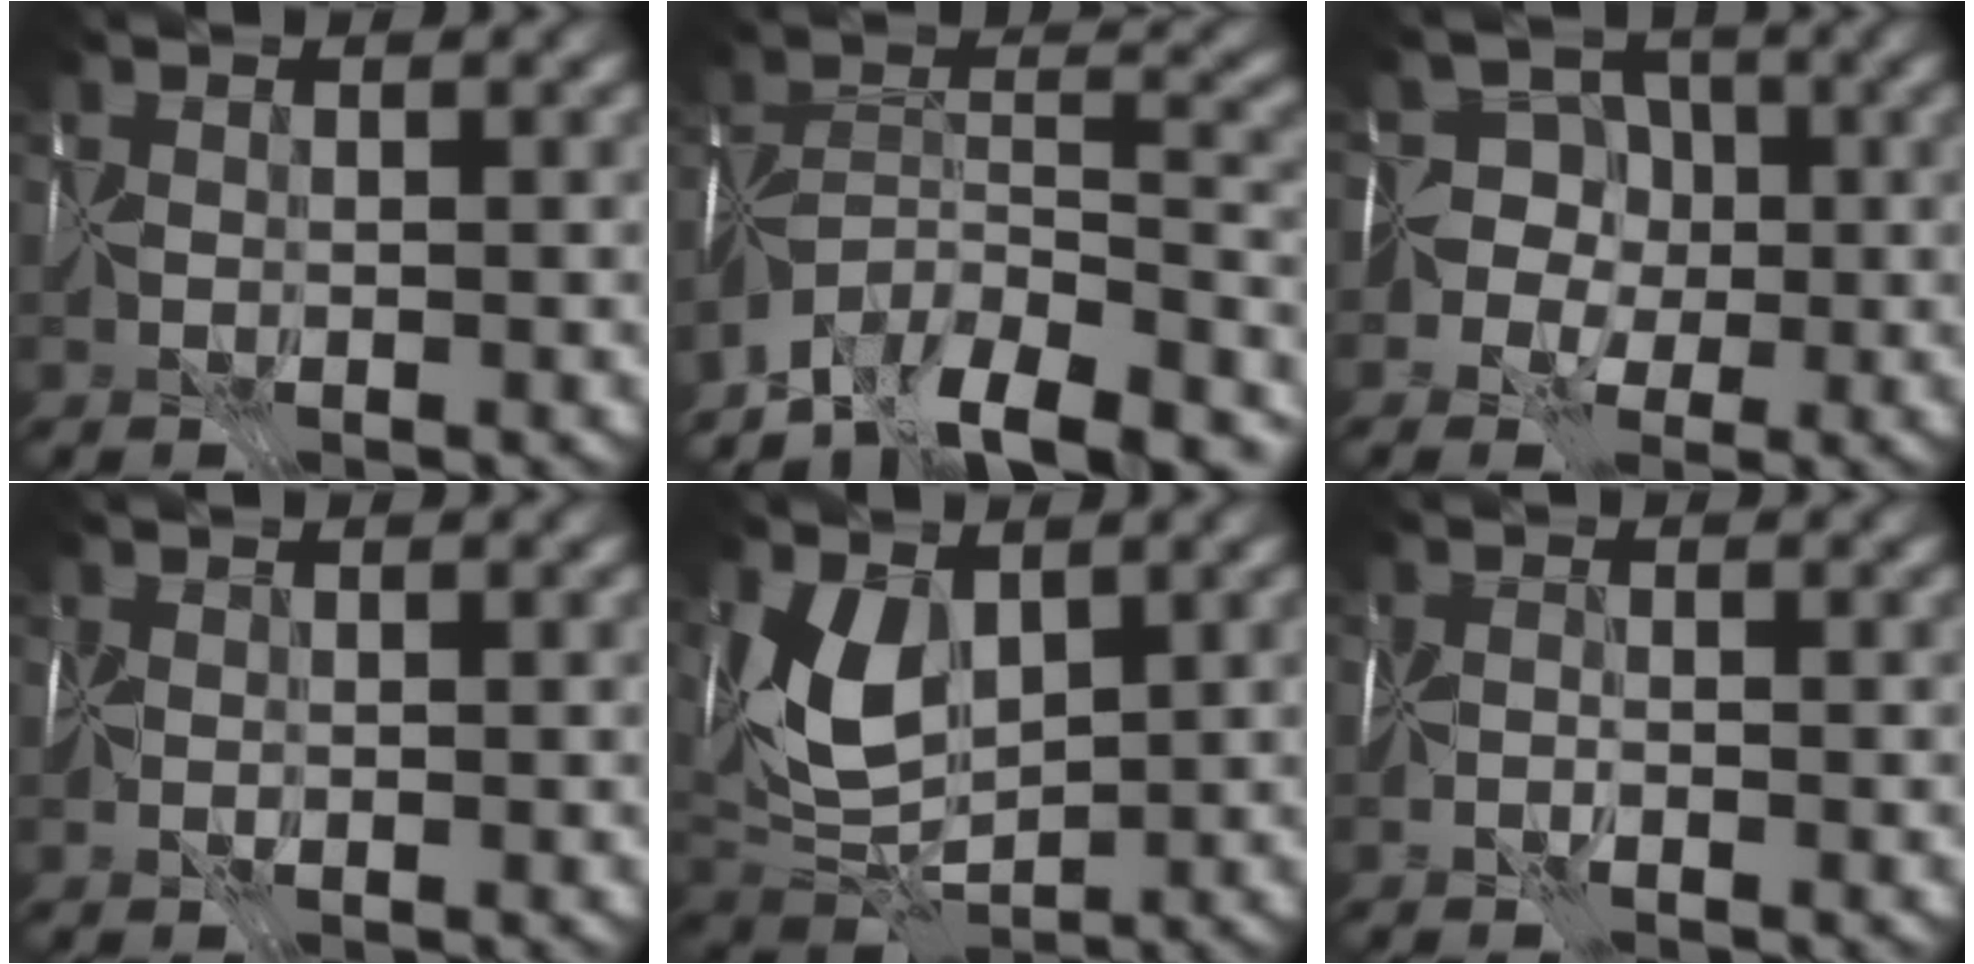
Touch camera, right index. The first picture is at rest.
{"total": 13.5, "force": [-11.3, 4.3, 6.1], "torque": [-0.108, 0.014, -0.167]}
{"total": 5.9, "force": [-1.4, 5.5, 1.6], "torque": [-0.006, 0.024, -0.057]}
{"total": 0.8, "force": [-0.1, 0.3, 0.7], "torque": [-0.019, -0.001, -0.008]}
{"total": 5.6, "force": [1.8, 3.5, 4.0], "torque": [-0.085, -0.001, 0.036]}
{"total": 1.4, "force": [-1.1, 0.2, 0.8], "torque": [-0.020, -0.002, -0.033]}